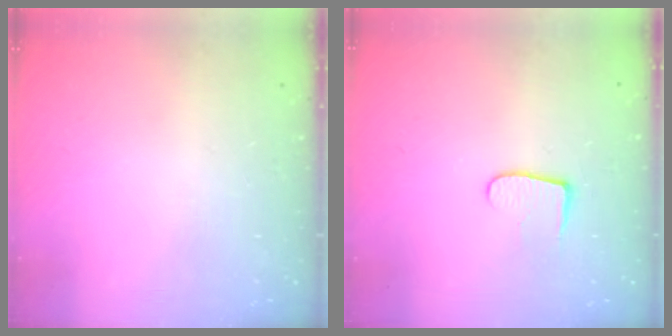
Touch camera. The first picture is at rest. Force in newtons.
{"total": 6.6, "press": 6.6, "slide": 0.6}